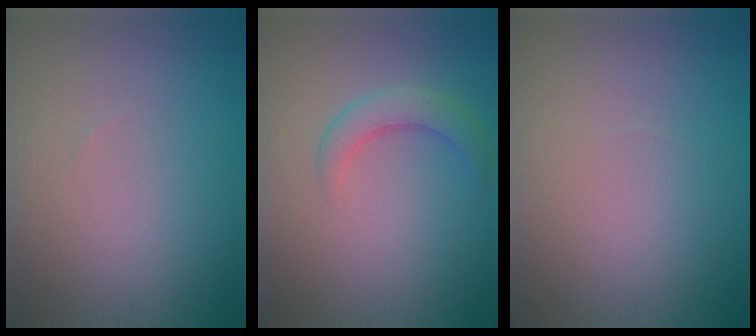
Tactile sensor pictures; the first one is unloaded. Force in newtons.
{"total": 2.8, "press": 2.8, "slide": 0.1}
{"total": 0.0}